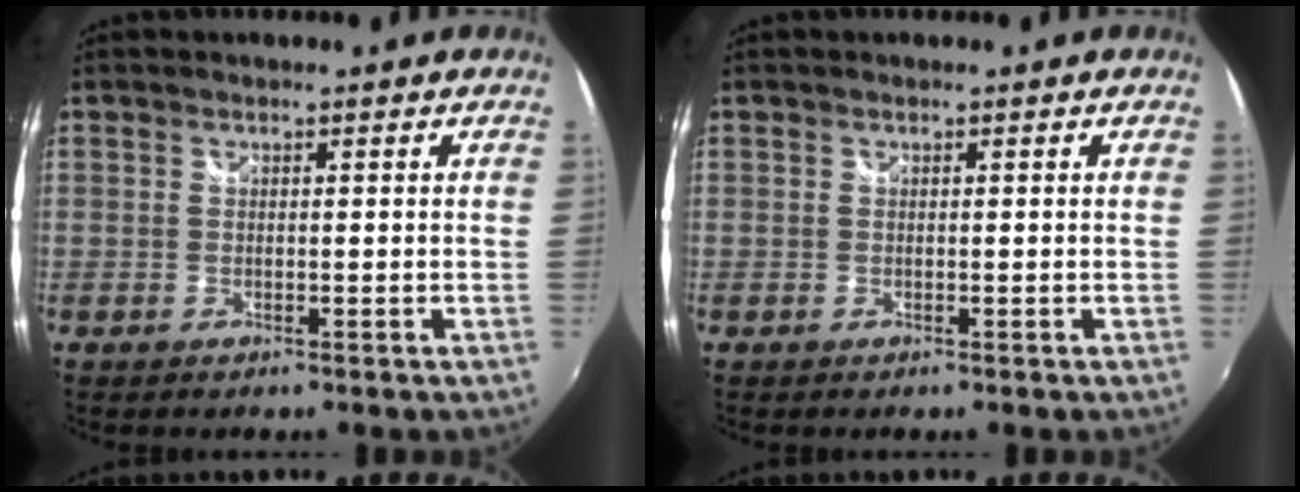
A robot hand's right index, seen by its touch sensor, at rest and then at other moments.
{"total": 0.0}